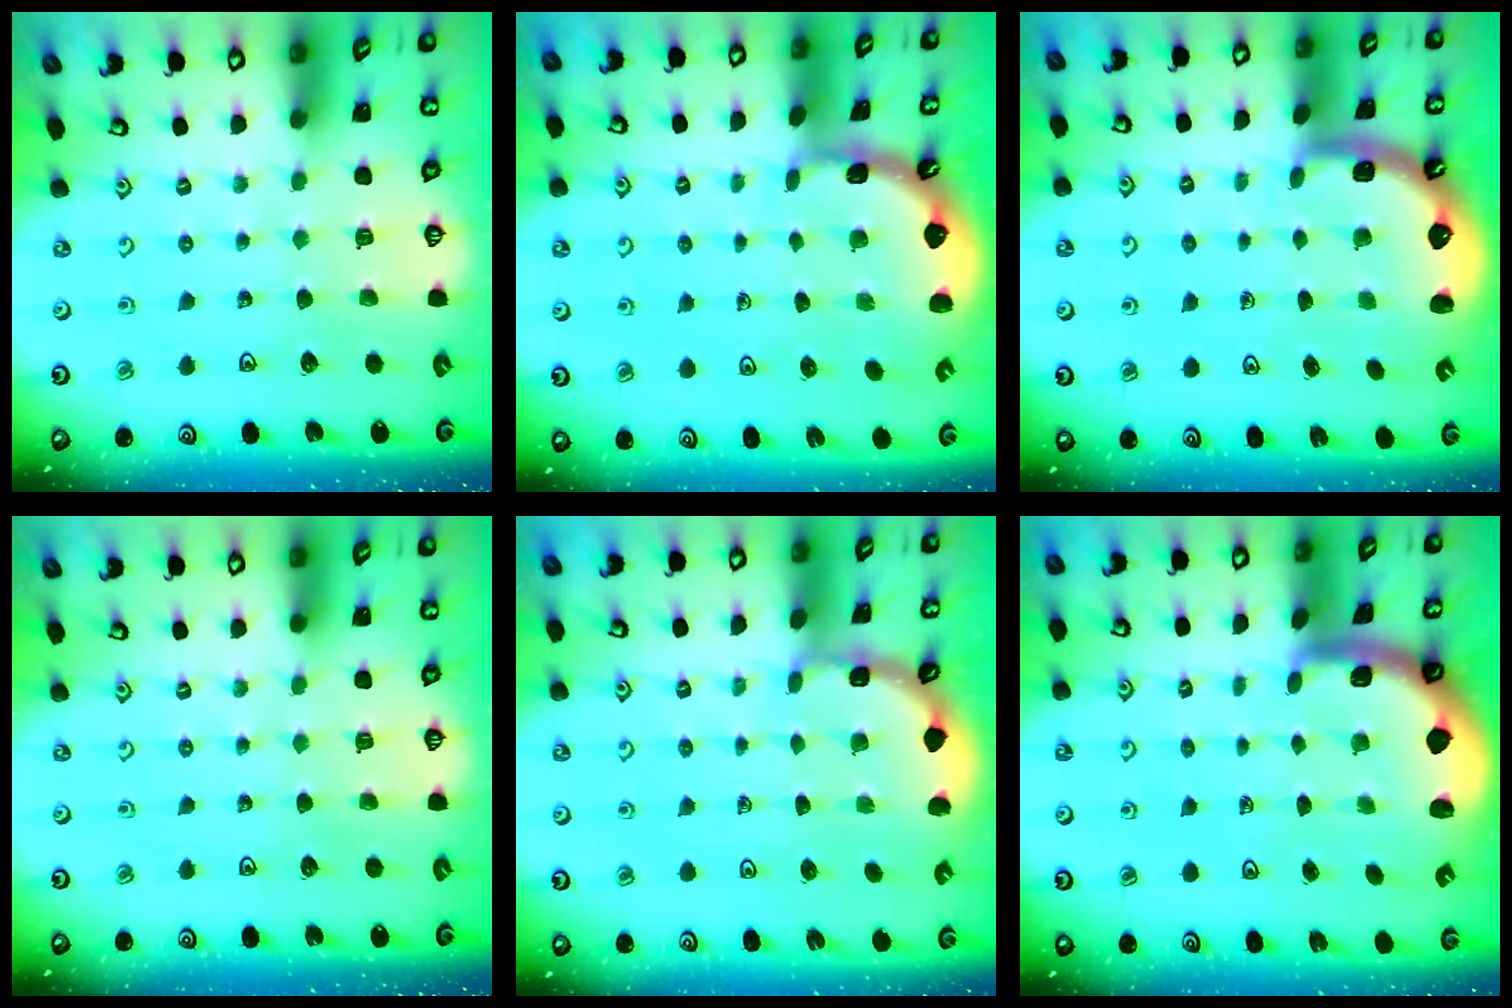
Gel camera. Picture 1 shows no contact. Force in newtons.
{"total": 1.3, "press": 1.3, "slide": 0.1}
{"total": 1.7, "press": 1.5, "slide": 0.7}
{"total": 0.0}
{"total": 1.8, "press": 1.8, "slide": 0.3}
{"total": 2.6, "press": 2.6, "slide": 0.6}